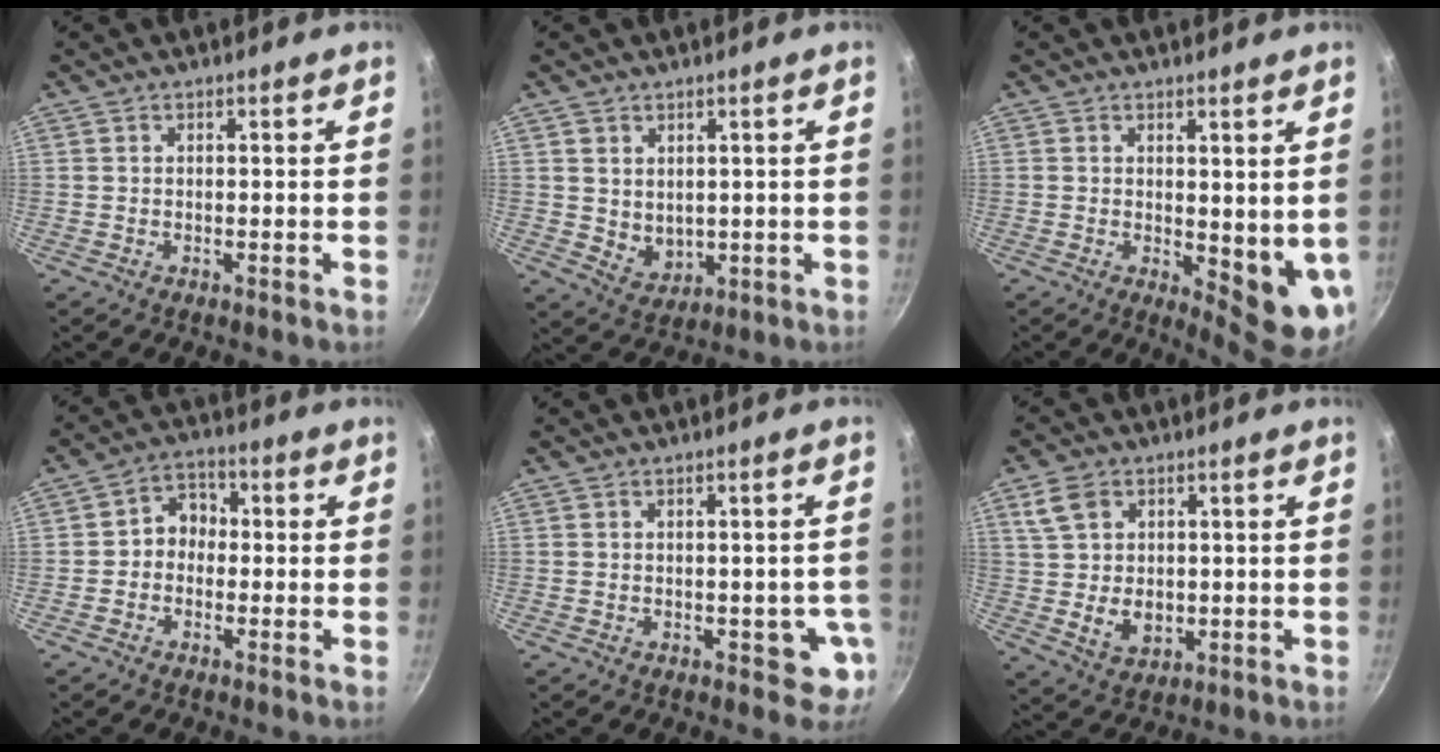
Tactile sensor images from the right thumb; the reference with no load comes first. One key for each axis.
{"total": 4.7, "fx": 1.2, "fy": 3.9, "fz": 2.5, "tx": -0.024, "ty": -0.017, "tz": 0.032}
{"total": 7.8, "fx": 1.0, "fy": 3.2, "fz": 7.1, "tx": -0.082, "ty": -0.024, "tz": 0.020}
{"total": 5.5, "fx": -0.6, "fy": 4.6, "fz": 3.0, "tx": -0.014, "ty": 0.021, "tz": -0.024}
{"total": 5.2, "fx": -1.3, "fy": 3.1, "fz": 3.9, "tx": -0.013, "ty": 0.004, "tz": -0.016}
{"total": 9.2, "fx": 1.3, "fy": 7.0, "fz": 5.7, "tx": -0.086, "ty": -0.010, "tz": 0.027}